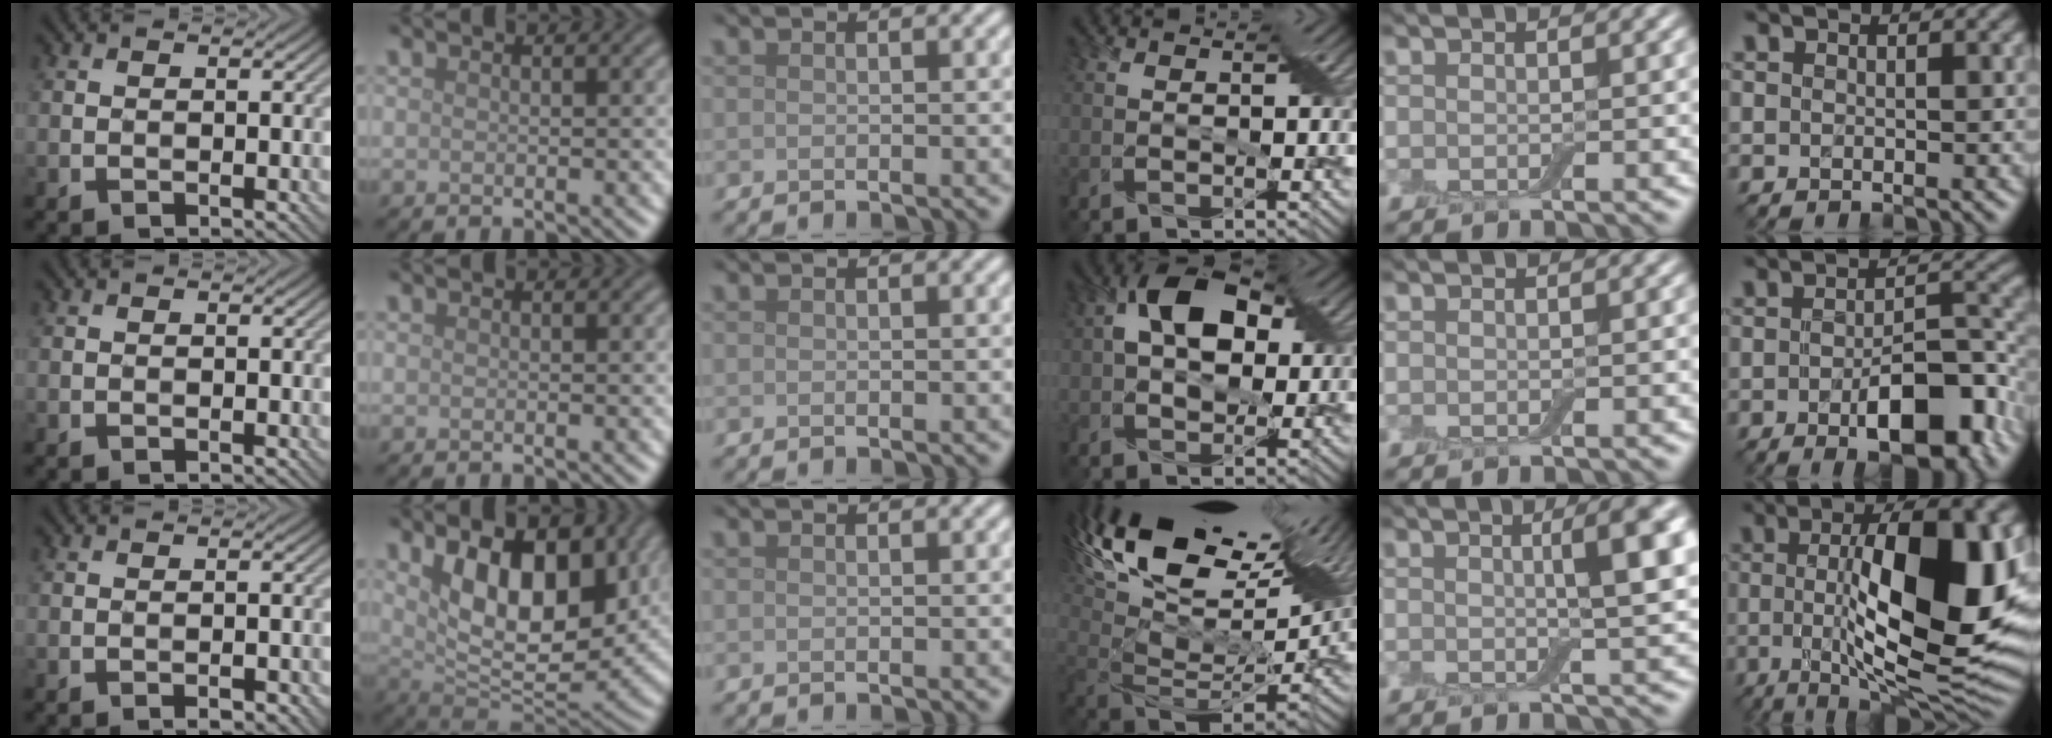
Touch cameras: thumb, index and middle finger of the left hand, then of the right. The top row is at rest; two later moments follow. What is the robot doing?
{"motion": "wrap", "object": "adhesive wrap"}